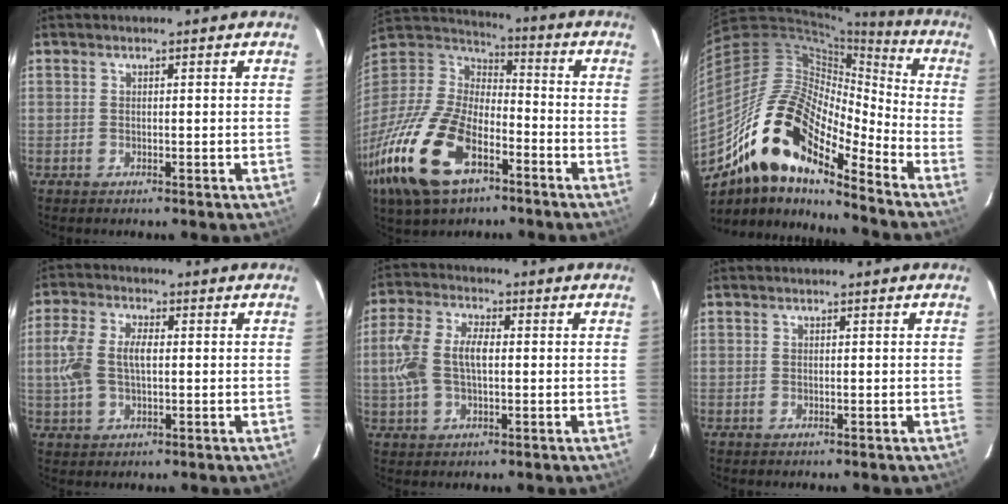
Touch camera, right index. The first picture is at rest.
{"total": 27.0, "force": [-13.9, 14.1, 18.3], "torque": [-0.422, -0.041, -0.254]}
{"total": 19.7, "force": [-13.7, 6.4, 12.6], "torque": [-0.212, -0.012, -0.273]}
{"total": 8.1, "force": [0.2, 4.5, 6.7], "torque": [-0.144, 0.009, 0.005]}
{"total": 9.6, "force": [0.1, 5.3, 8.0], "torque": [-0.174, 0.014, 0.002]}
{"total": 0.0}